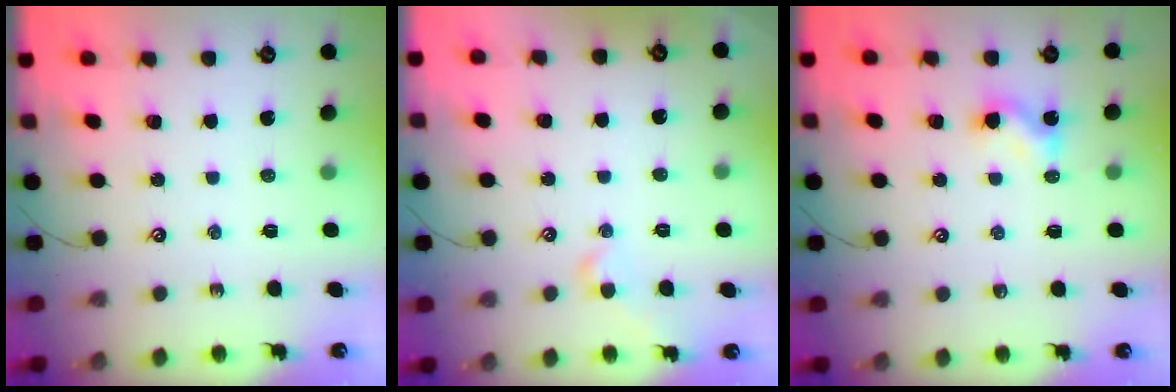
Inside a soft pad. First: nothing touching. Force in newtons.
{"total": 0.8, "press": 0.7, "slide": 0.5}
{"total": 5.4, "press": 5.4, "slide": 0.7}